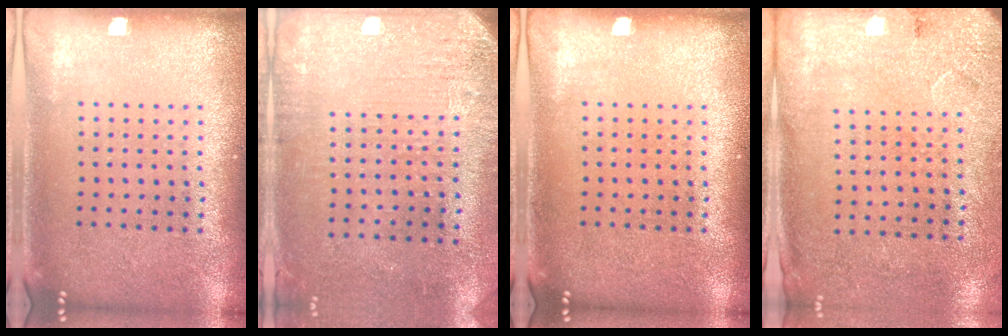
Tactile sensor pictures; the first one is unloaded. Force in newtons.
{"total": 3.1, "press": 2.6, "slide": 1.7}
{"total": 0.0}
{"total": 2.7, "press": 2.2, "slide": 1.5}